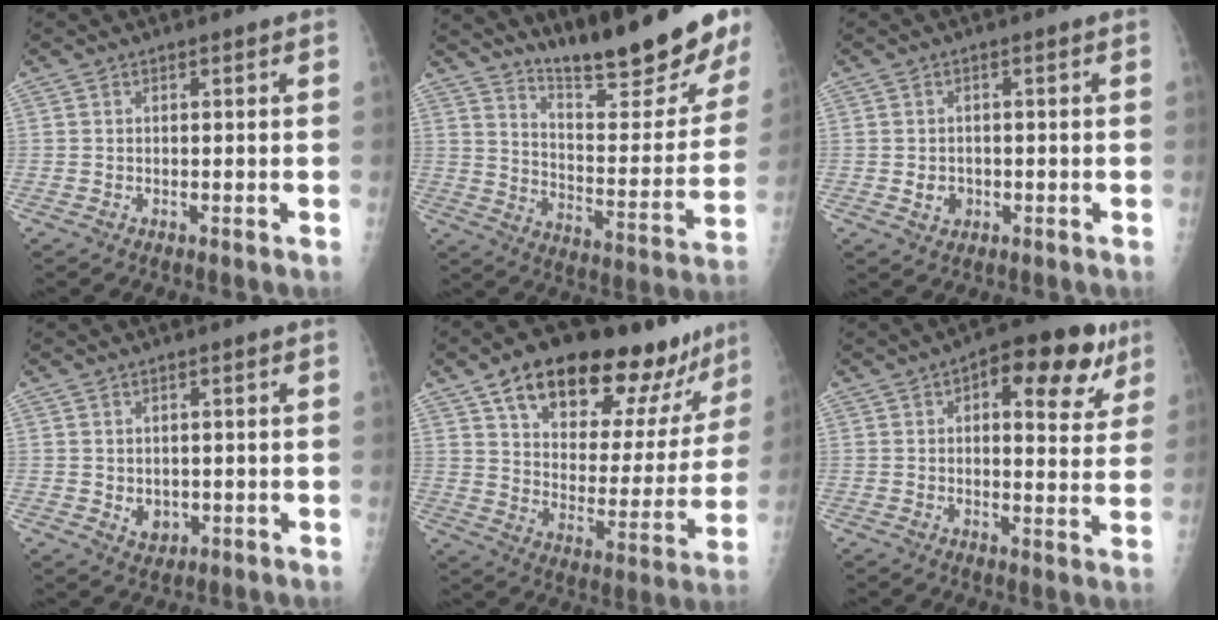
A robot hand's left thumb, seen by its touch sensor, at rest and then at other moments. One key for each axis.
{"total": 22.2, "fx": 18.0, "fy": 3.0, "fz": 12.6, "tx": -0.157, "ty": -0.129, "tz": 0.266}
{"total": 2.8, "fx": -0.6, "fy": 2.4, "fz": 1.3, "tx": -0.010, "ty": 0.003, "tz": -0.002}
{"total": 3.2, "fx": -0.2, "fy": 2.6, "fz": 1.9, "tx": -0.016, "ty": -0.002, "tz": 0.007}
{"total": 24.8, "fx": 17.4, "fy": 10.4, "fz": 14.2, "tx": -0.168, "ty": -0.060, "tz": 0.264}
{"total": 14.2, "fx": 6.5, "fy": 6.5, "fz": 10.9, "tx": -0.097, "ty": -0.004, "tz": 0.078}